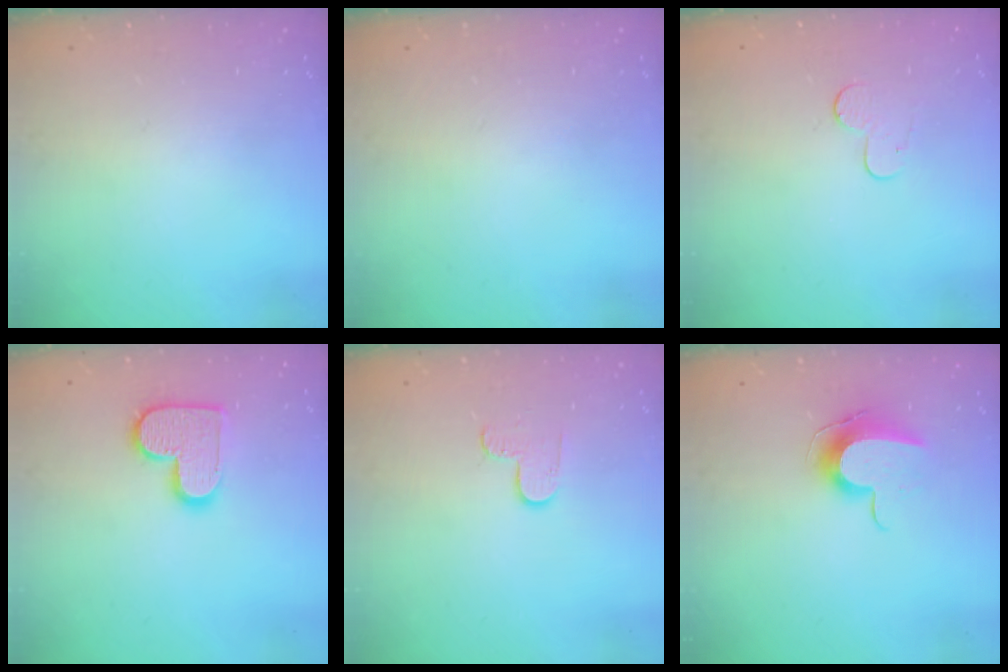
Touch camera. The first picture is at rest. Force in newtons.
{"total": 0.0}
{"total": 4.9, "press": 4.8, "slide": 0.5}
{"total": 12.0, "press": 12.0, "slide": 0.6}
{"total": 4.7, "press": 4.7, "slide": 0.4}
{"total": 10.7, "press": 10.6, "slide": 0.8}